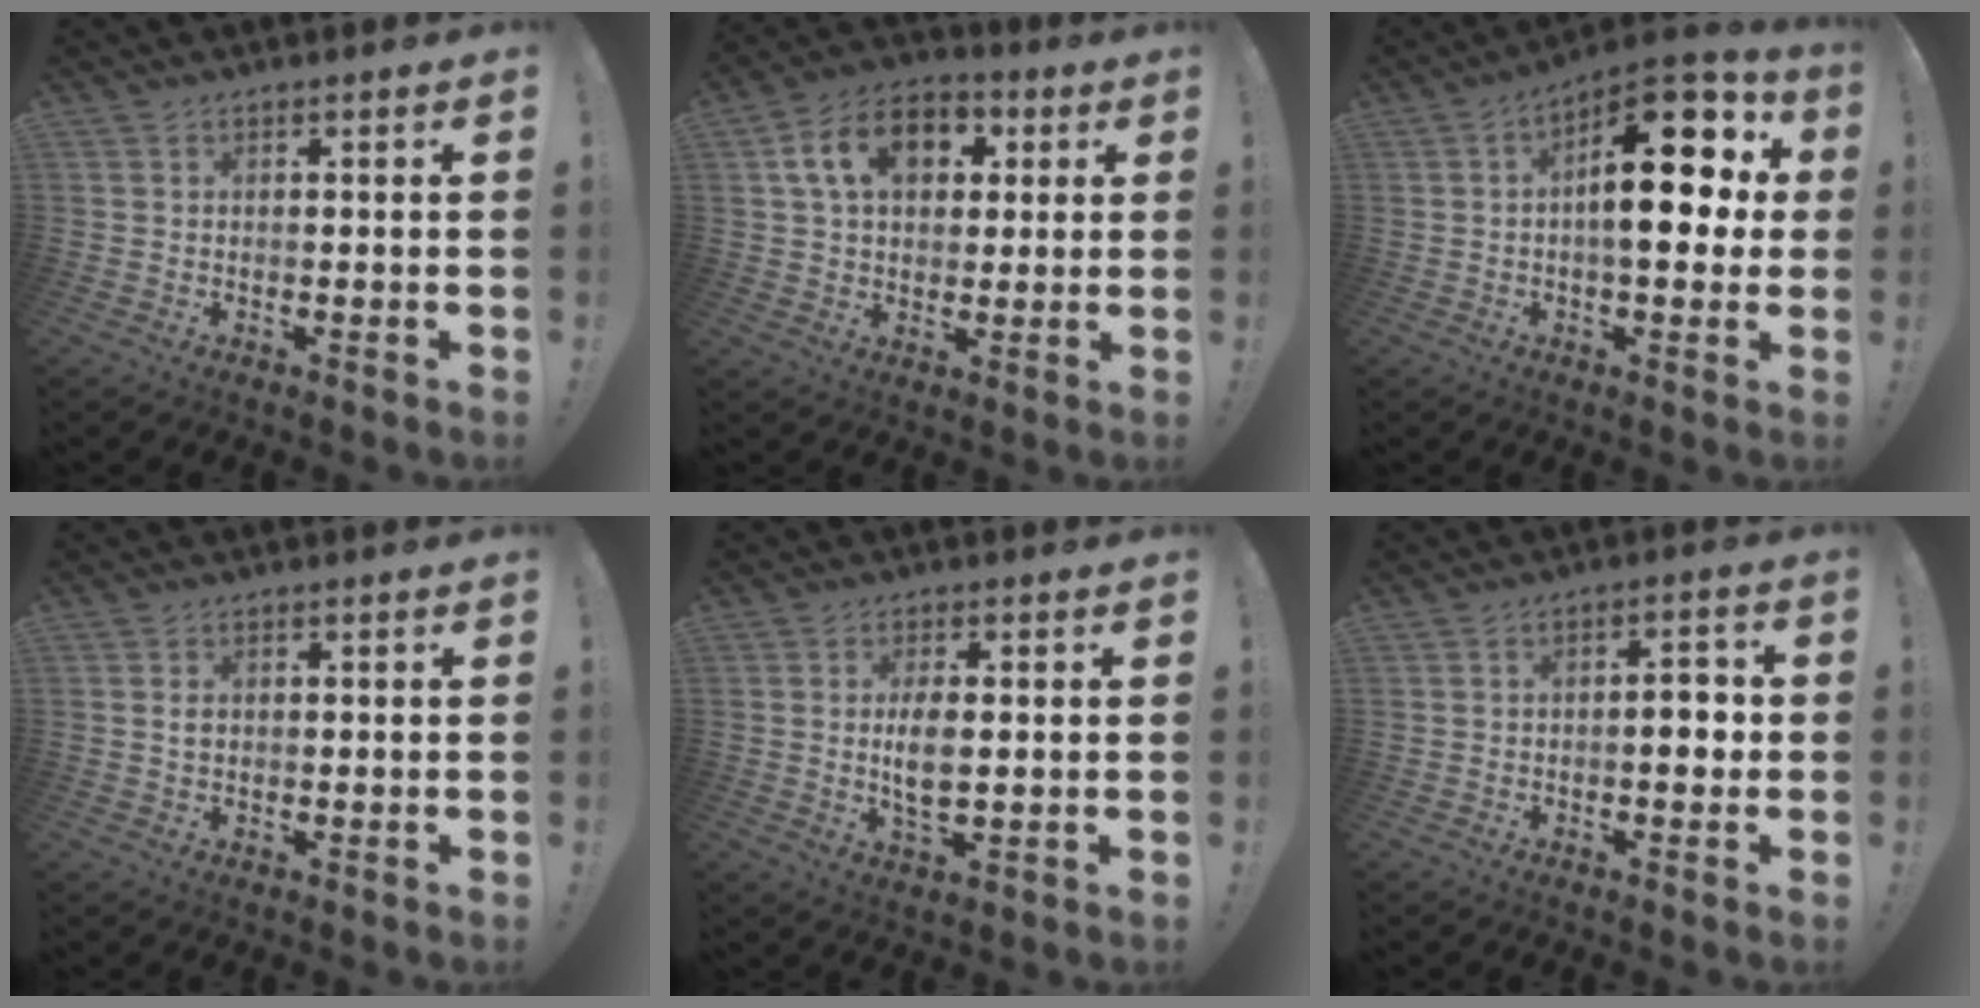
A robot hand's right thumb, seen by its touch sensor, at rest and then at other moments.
{"total": 14.4, "force": [4.7, 10.3, 8.9], "torque": [-0.144, 0.002, 0.090]}
{"total": 19.2, "force": [3.4, 8.9, 16.7], "torque": [-0.219, -0.018, 0.053]}
{"total": 1.1, "force": [0.0, 1.0, 0.5], "torque": [-0.011, 0.005, 0.000]}
{"total": 6.4, "force": [0.2, 2.9, 5.7], "torque": [-0.109, -0.011, -0.003]}
{"total": 5.3, "force": [-0.8, 2.5, 4.6], "torque": [-0.068, 0.010, -0.018]}